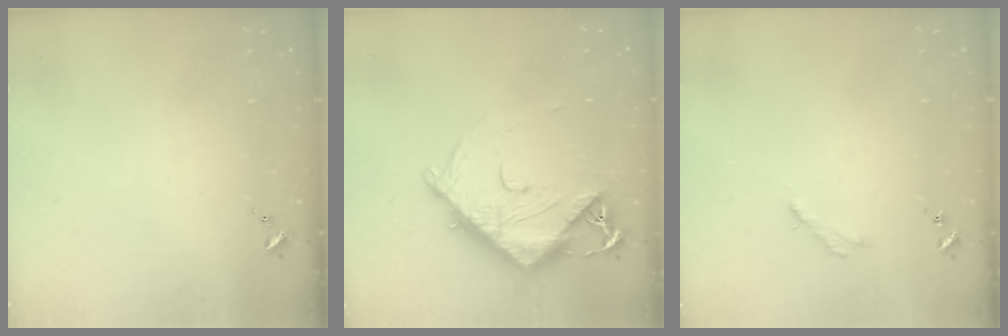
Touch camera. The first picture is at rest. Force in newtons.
{"total": 13.6, "press": 13.5, "slide": 1.4}
{"total": 2.5, "press": 2.5, "slide": 0.2}